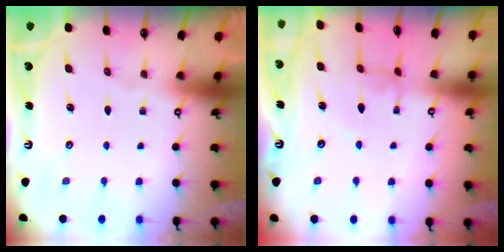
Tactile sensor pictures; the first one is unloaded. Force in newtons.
{"total": 0.7, "press": 0.7, "slide": 0.1}